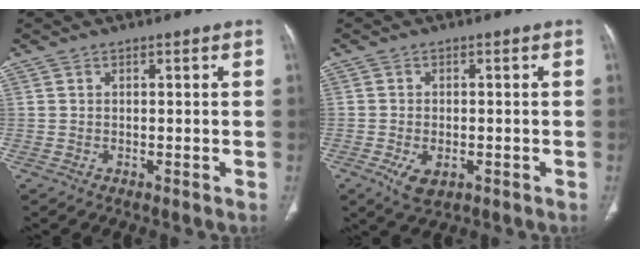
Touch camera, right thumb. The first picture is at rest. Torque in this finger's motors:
{"motor_torque": [-0.10, 0.13, -0.03, 0.32, 0.00]}